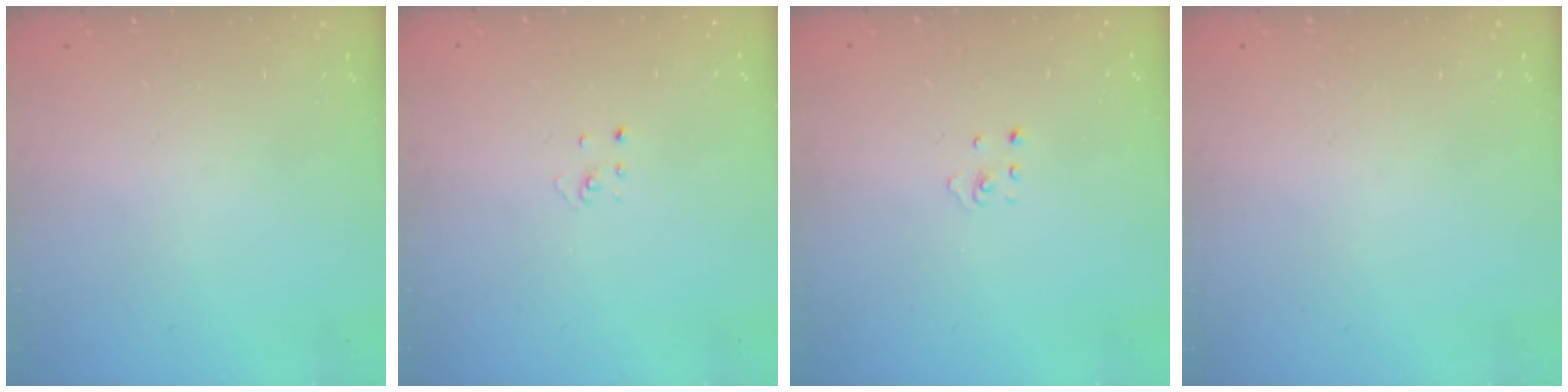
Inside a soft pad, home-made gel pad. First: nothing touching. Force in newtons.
{"total": 2.1, "press": 2.1, "slide": 0.1}
{"total": 1.9, "press": 1.9, "slide": 0.1}
{"total": 0.0}